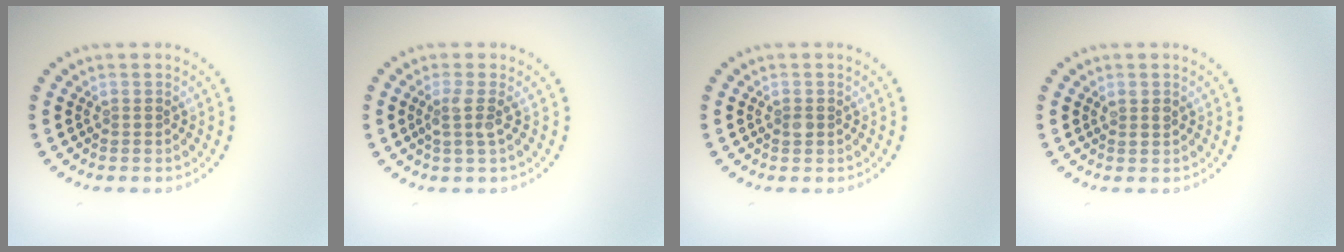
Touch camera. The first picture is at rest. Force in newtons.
{"total": 1.8, "press": 1.3, "slide": 1.2}
{"total": 0.9, "press": 0.9, "slide": 0.0}
{"total": 0.9, "press": 0.8, "slide": 0.5}